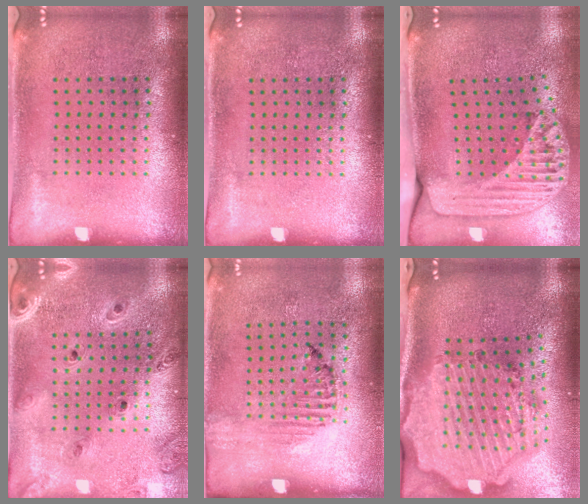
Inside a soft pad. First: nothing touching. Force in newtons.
{"total": 0.0}
{"total": 2.2, "press": 1.7, "slide": 1.4}
{"total": 1.3, "press": 1.3, "slide": 0.2}
{"total": 1.3, "press": 1.2, "slide": 0.4}
{"total": 4.1, "press": 3.3, "slide": 2.4}